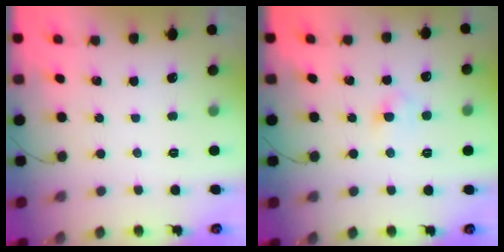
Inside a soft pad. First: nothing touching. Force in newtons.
{"total": 3.2, "press": 3.0, "slide": 1.0}